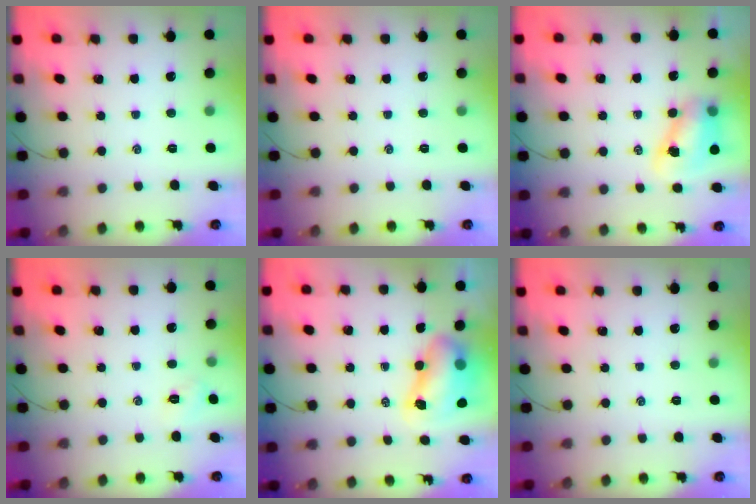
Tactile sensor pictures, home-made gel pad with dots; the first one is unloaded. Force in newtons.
{"total": 0.0}
{"total": 7.9, "press": 7.8, "slide": 1.3}
{"total": 2.8, "press": 2.7, "slide": 0.8}
{"total": 8.9, "press": 8.6, "slide": 2.2}
{"total": 0.0}